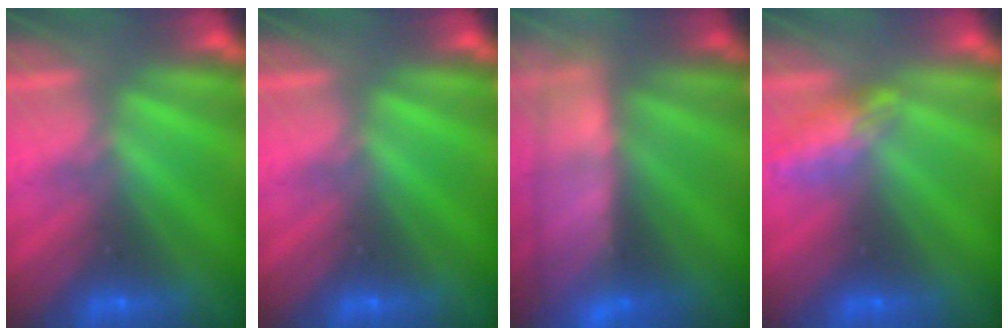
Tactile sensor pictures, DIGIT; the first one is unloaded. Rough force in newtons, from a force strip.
{"total": 0.0}
{"total": 6.9}
{"total": 2.4}